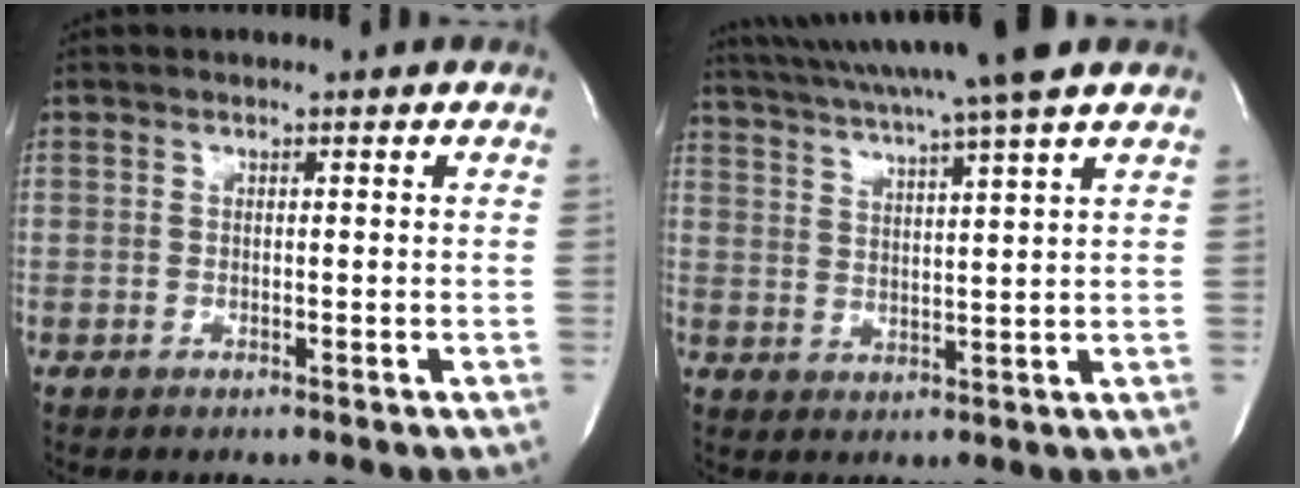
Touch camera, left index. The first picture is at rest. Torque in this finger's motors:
{"motor_torque": [0.30, -0.39, 0.72, 0.21]}